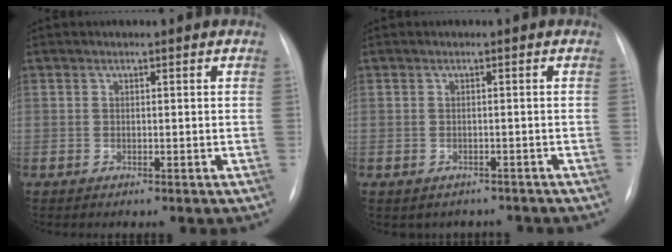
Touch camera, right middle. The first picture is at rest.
{"total": 3.6, "force": [-3.0, 1.9, 0.3], "torque": [-0.008, 0.011, -0.031]}